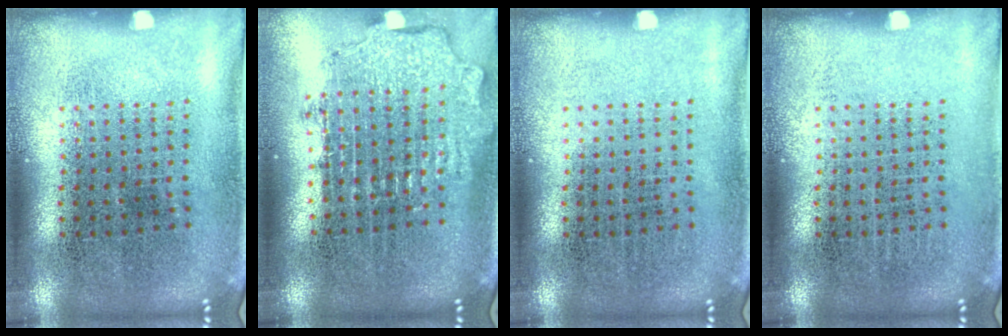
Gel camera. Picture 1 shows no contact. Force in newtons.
{"total": 1.9, "press": 1.5, "slide": 1.1}
{"total": 0.0}
{"total": 0.0}